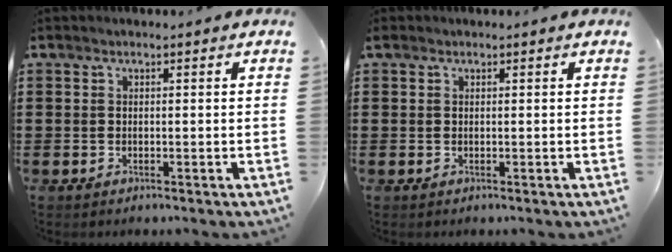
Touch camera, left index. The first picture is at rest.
{"total": 0.0}